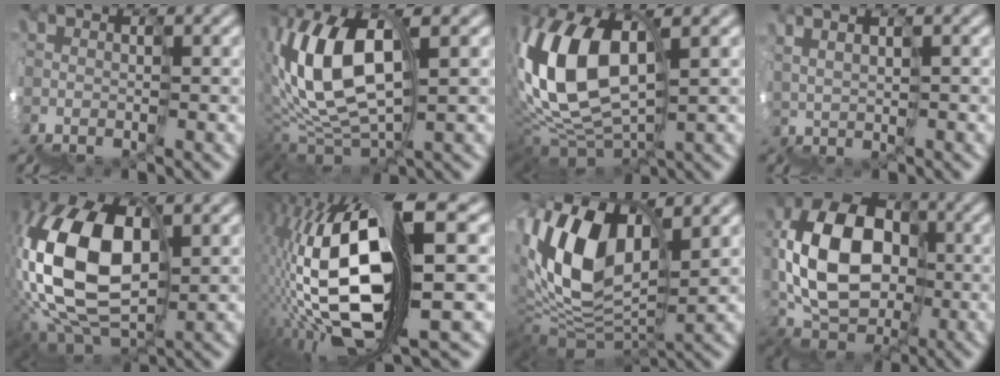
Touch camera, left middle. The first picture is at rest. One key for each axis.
{"total": 7.4, "fx": 4.1, "fy": 3.0, "fz": 5.5, "tx": -0.118, "ty": 0.041, "tz": 0.063}
{"total": 7.6, "fx": 3.9, "fy": 3.9, "fz": 5.2, "tx": -0.119, "ty": 0.036, "tz": 0.062}
{"total": 3.0, "fx": 2.9, "fy": -0.1, "fz": 0.6, "tx": 0.014, "ty": 0.039, "tz": 0.058}
{"total": 10.7, "fx": 2.9, "fy": 6.0, "fz": 8.4, "tx": -0.194, "ty": 0.043, "tz": 0.035}
{"total": 13.2, "fx": 2.2, "fy": 4.9, "fz": 12.1, "tx": -0.231, "ty": 0.011, "tz": 0.053}
{"total": 9.3, "fx": 5.0, "fy": 4.2, "fz": 6.6, "tx": -0.133, "ty": 0.038, "tz": 0.081}
{"total": 7.3, "fx": 2.0, "fy": 5.4, "fz": 4.4, "tx": -0.073, "ty": 0.053, "tz": 0.013}